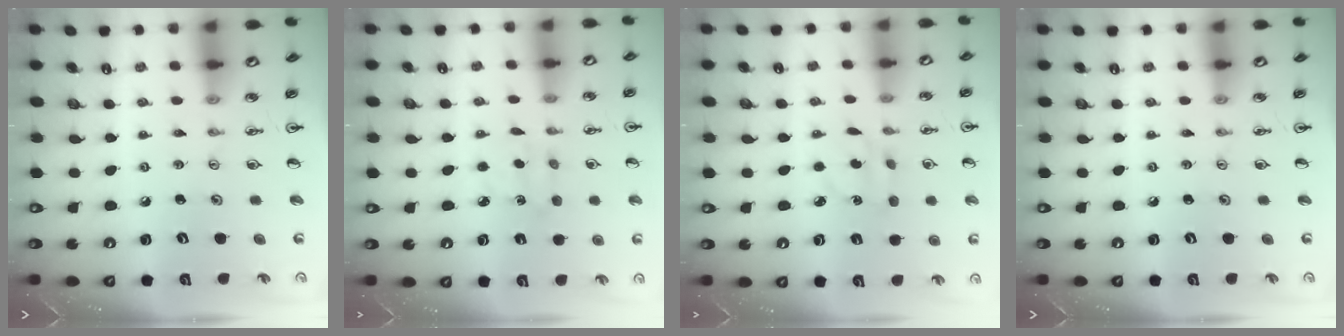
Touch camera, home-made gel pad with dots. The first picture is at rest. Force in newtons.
{"total": 4.7, "press": 4.7, "slide": 0.3}
{"total": 3.7, "press": 3.7, "slide": 0.5}
{"total": 0.0}